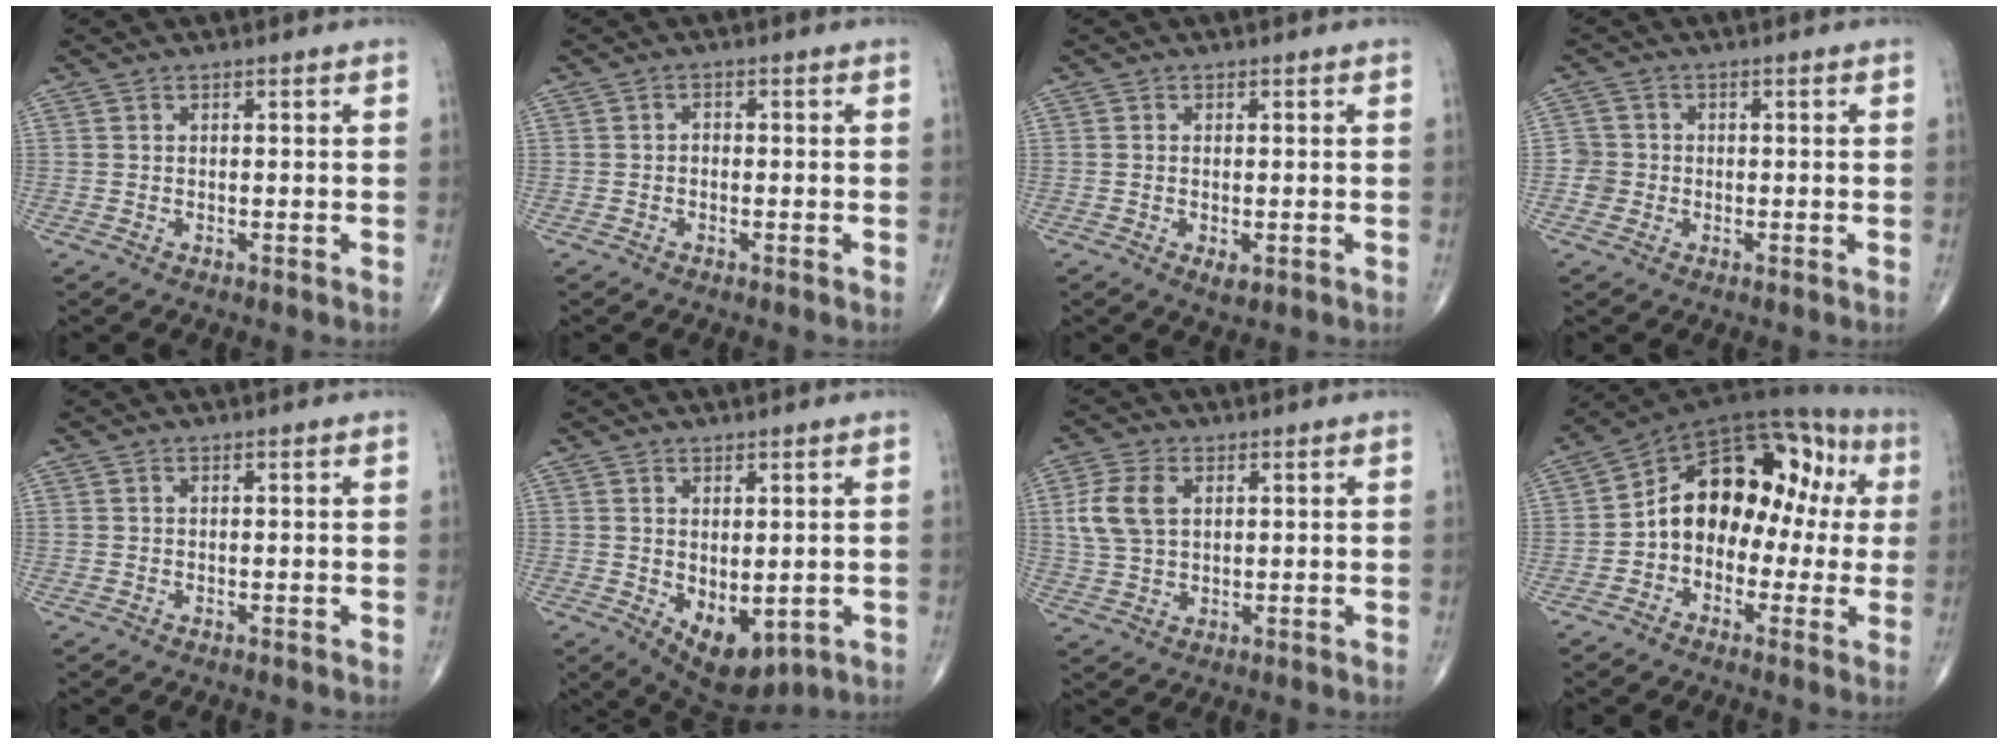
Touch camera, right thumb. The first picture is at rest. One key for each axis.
{"total": 1.0, "fx": -0.3, "fy": 0.8, "fz": 0.6, "tx": -0.001, "ty": 0.003, "tz": -0.010}
{"total": 2.1, "fx": -0.6, "fy": 1.0, "fz": 1.8, "tx": -0.030, "ty": -0.005, "tz": -0.008}
{"total": 2.9, "fx": -0.7, "fy": 2.8, "fz": 0.1, "tx": 0.019, "ty": 0.010, "tz": -0.019}
{"total": 0.0}
{"total": 8.9, "fx": -1.7, "fy": 4.8, "fz": 7.2, "tx": -0.092, "ty": -0.009, "tz": -0.001}
{"total": 8.1, "fx": 2.0, "fy": 5.3, "fz": 5.8, "tx": -0.122, "ty": 0.003, "tz": 0.041}
{"total": 17.6, "fx": 0.0, "fy": 12.0, "fz": 12.8, "tx": -0.140, "ty": 0.068, "tz": -0.010}